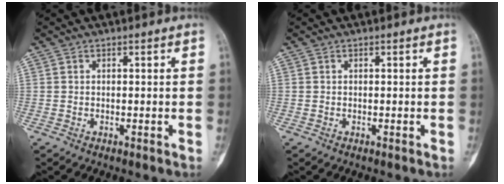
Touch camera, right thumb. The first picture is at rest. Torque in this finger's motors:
{"motor_torque": [0.24, 0.49, 0.24, 0.00, 0.08]}